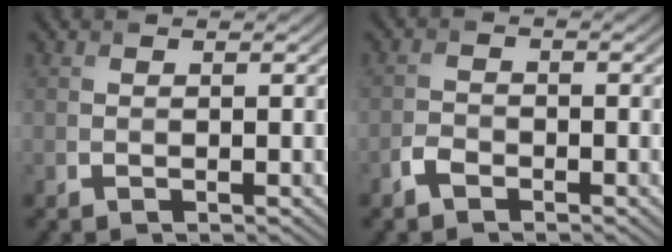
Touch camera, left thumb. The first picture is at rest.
{"total": 2.0, "force": [-1.5, 1.0, 0.9], "torque": [-0.017, 0.003, -0.035]}